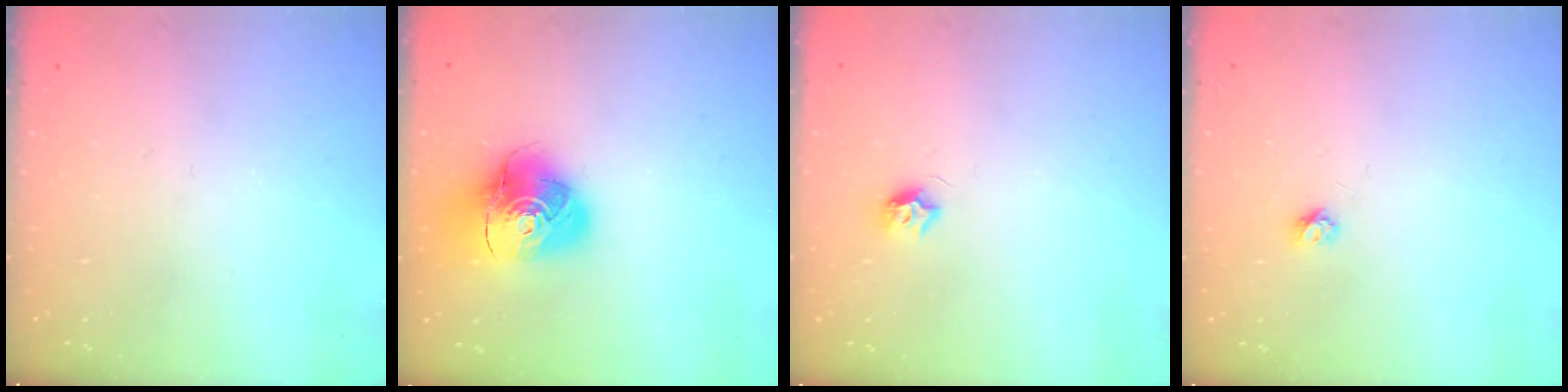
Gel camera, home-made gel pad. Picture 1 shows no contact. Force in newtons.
{"total": 13.7, "press": 13.6, "slide": 1.6}
{"total": 6.6, "press": 6.5, "slide": 0.6}
{"total": 3.4, "press": 3.4, "slide": 0.4}